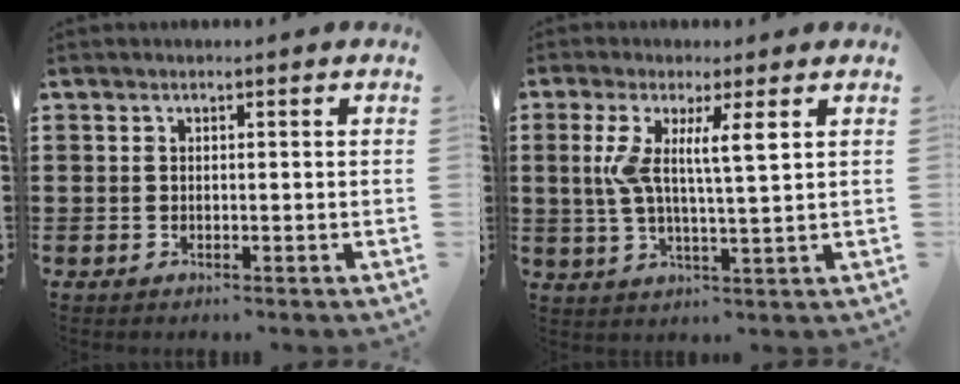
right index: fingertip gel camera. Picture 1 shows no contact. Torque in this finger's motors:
{"motor_torque": [0.51, 0.19, 0.43, 0.18]}